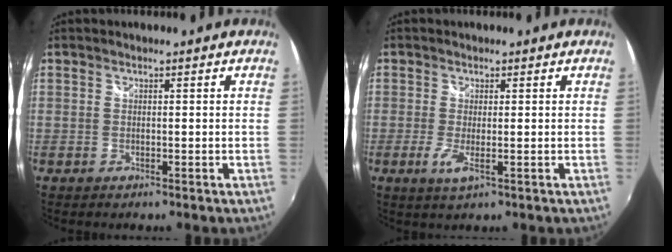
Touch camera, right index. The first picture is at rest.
{"total": 2.9, "force": [-0.8, 0.3, 2.7], "torque": [-0.059, -0.010, -0.015]}